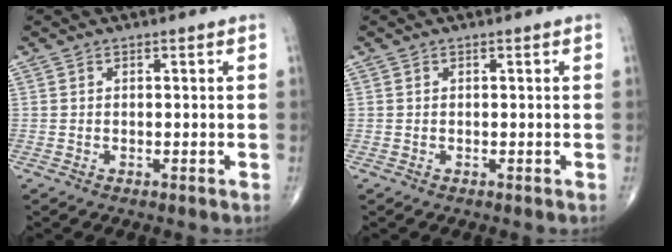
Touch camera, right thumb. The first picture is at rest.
{"total": 0.0}